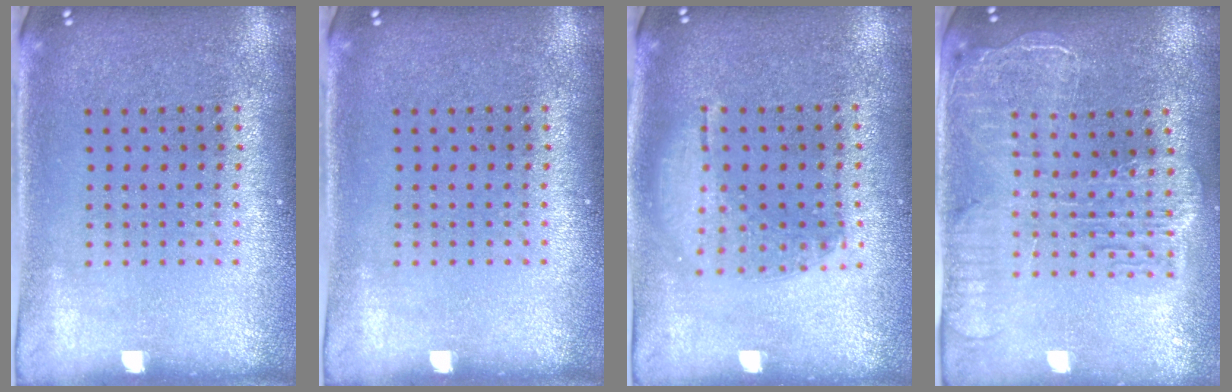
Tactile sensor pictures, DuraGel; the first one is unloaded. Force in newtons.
{"total": 0.0}
{"total": 1.3, "press": 1.1, "slide": 0.5}
{"total": 2.4, "press": 2.1, "slide": 1.2}